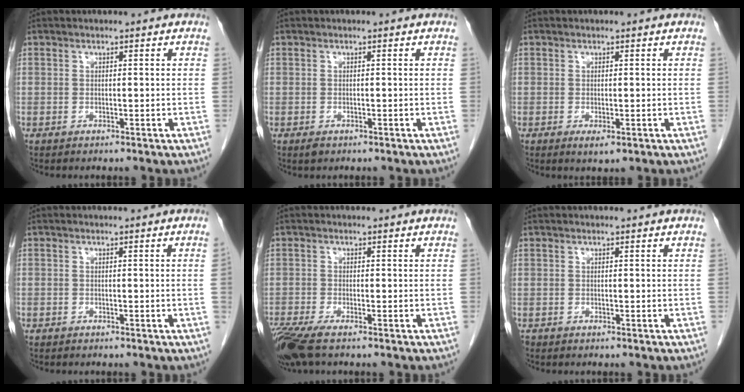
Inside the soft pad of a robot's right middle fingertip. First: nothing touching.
{"total": 0.8, "force": [-0.5, 0.4, 0.5], "torque": [-0.009, -0.001, -0.004]}
{"total": 1.5, "force": [-0.3, 0.5, 1.4], "torque": [-0.020, -0.005, 0.001]}
{"total": 0.7, "force": [-0.2, -0.3, 0.6], "torque": [-0.007, 0.002, -0.004]}
{"total": 5.7, "force": [-4.1, 0.8, 3.9], "torque": [-0.078, -0.016, -0.078]}
{"total": 0.0}